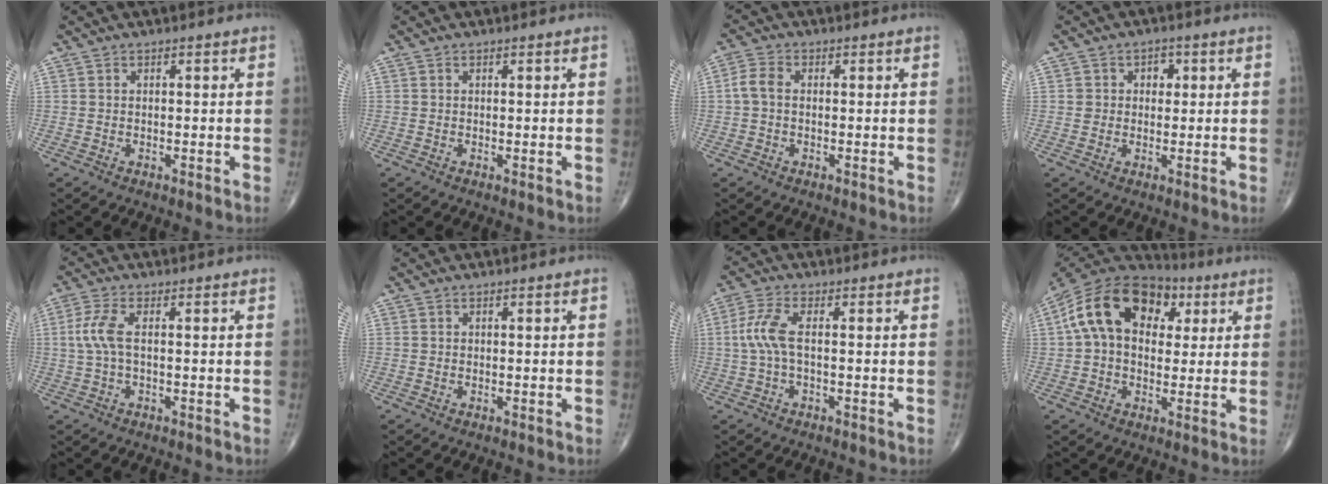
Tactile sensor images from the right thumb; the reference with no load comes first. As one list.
[{"total": 0.0}, {"total": 3.5, "force": [-0.1, 2.3, 2.6], "torque": [-0.056, 0.009, -0.008]}, {"total": 3.2, "force": [0.8, 2.8, 1.5], "torque": [0.003, 0.003, 0.007]}, {"total": 4.7, "force": [0.3, 1.6, 4.4], "torque": [-0.123, 0.009, 0.001]}, {"total": 0.0}, {"total": 5.5, "force": [-0.1, 1.8, 5.2], "torque": [-0.139, 0.012, -0.006]}, {"total": 19.0, "force": [5.0, 12.7, 13.2], "torque": [-0.218, 0.032, 0.076]}]